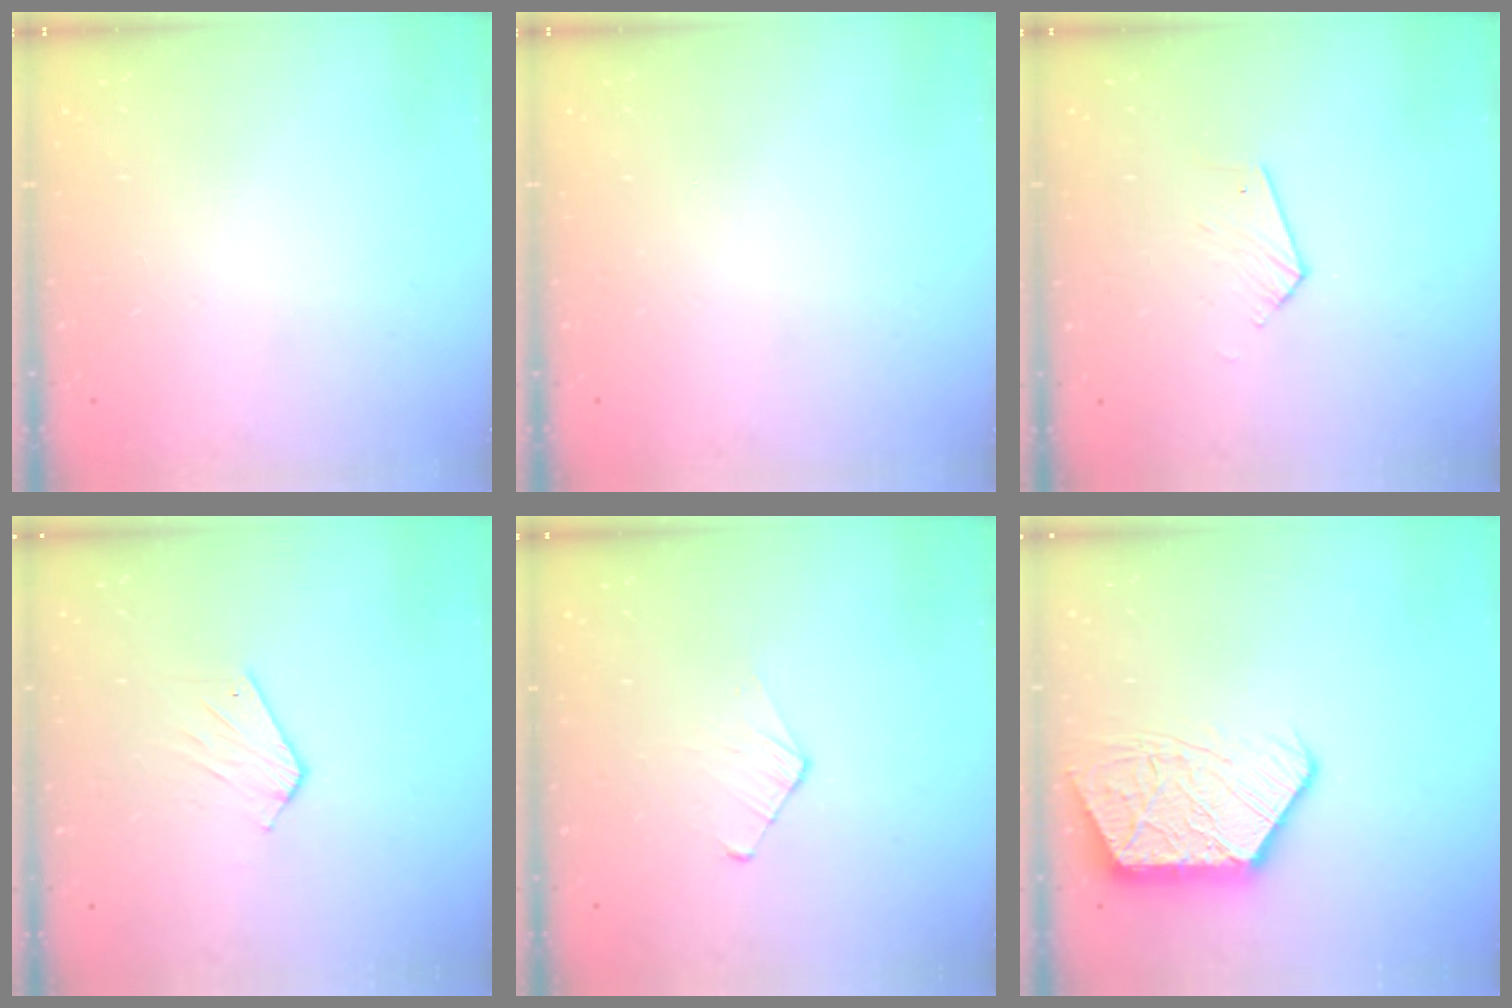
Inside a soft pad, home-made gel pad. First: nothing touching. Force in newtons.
{"total": 0.0}
{"total": 4.7, "press": 4.7, "slide": 0.4}
{"total": 4.4, "press": 4.4, "slide": 0.3}
{"total": 4.4, "press": 4.3, "slide": 0.4}
{"total": 12.8, "press": 12.7, "slide": 1.2}